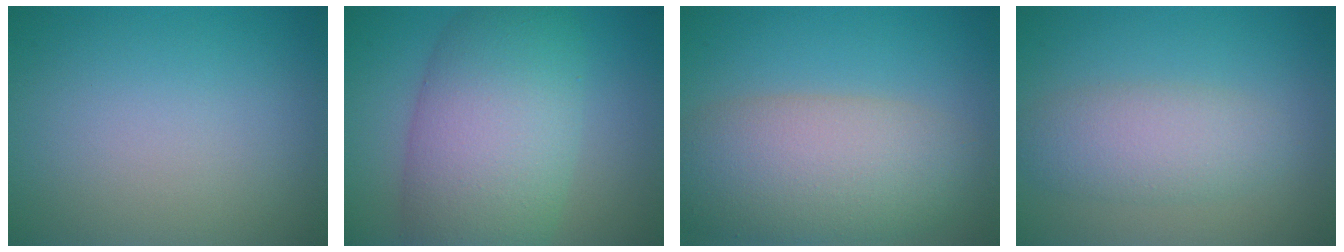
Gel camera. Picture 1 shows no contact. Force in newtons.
{"total": 10.4, "press": 10.4, "slide": 0.3}
{"total": 8.5, "press": 8.5, "slide": 0.8}
{"total": 3.8, "press": 3.7, "slide": 0.2}